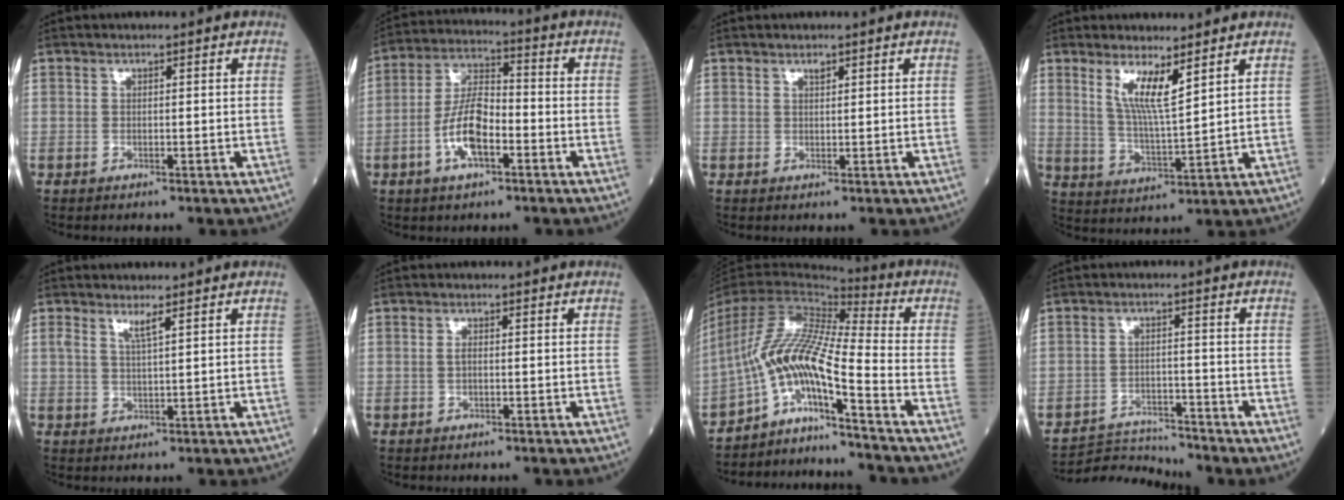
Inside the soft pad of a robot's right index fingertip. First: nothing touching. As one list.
[{"total": 9.1, "force": [-3.1, 3.3, 7.9], "torque": [-0.165, 0.012, -0.061]}, {"total": 0.8, "force": [0.6, 0.3, 0.4], "torque": [-0.008, -0.003, 0.009]}, {"total": 6.4, "force": [3.6, 0.5, 5.3], "torque": [-0.103, -0.014, 0.073]}, {"total": 2.3, "force": [1.4, 0.0, 1.8], "torque": [-0.040, 0.000, 0.027]}, {"total": 1.1, "force": [-0.1, 0.3, 1.0], "torque": [-0.026, -0.001, -0.001]}, {"total": 12.3, "force": [-8.1, -0.9, 9.3], "torque": [-0.186, 0.012, -0.150]}, {"total": 5.9, "force": [-5.6, -0.8, -1.4], "torque": [0.024, -0.001, -0.099]}]